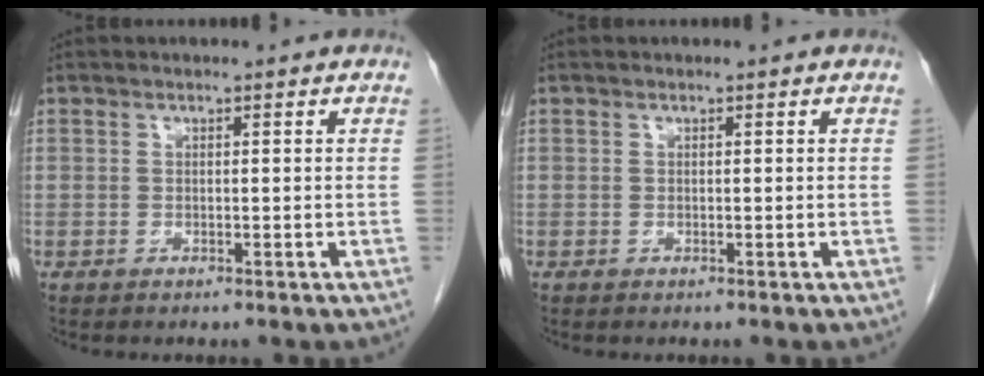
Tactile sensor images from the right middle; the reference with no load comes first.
{"total": 0.0}